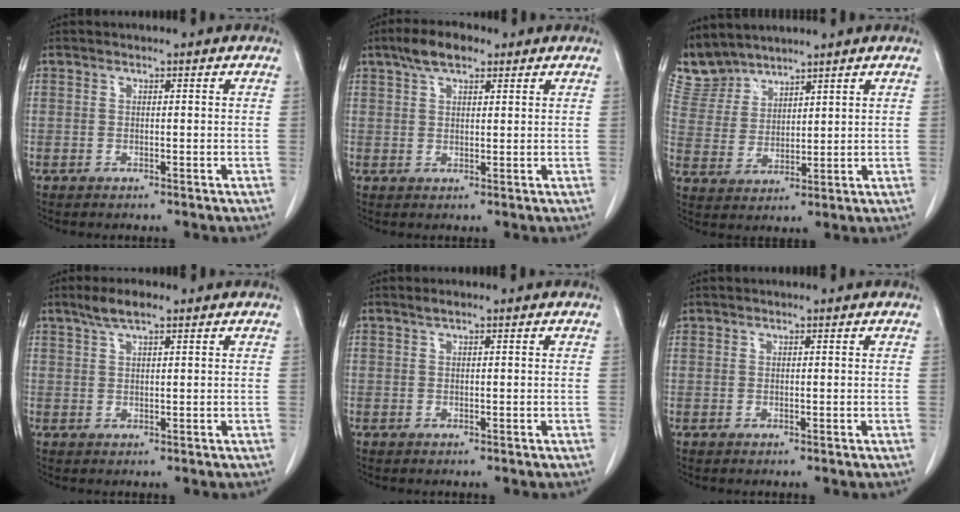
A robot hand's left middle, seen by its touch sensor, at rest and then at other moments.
{"total": 5.2, "force": [3.4, 2.0, 3.4], "torque": [-0.068, 0.016, 0.060]}
{"total": 6.6, "force": [6.3, 1.7, -0.1], "torque": [-0.012, 0.010, 0.145]}
{"total": 3.8, "force": [2.7, 0.7, 2.6], "torque": [-0.057, 0.009, 0.052]}
{"total": 0.8, "force": [0.6, 0.0, 0.5], "torque": [-0.014, 0.003, 0.014]}
{"total": 0.5, "force": [0.4, 0.3, -0.1], "torque": [-0.004, 0.005, 0.010]}